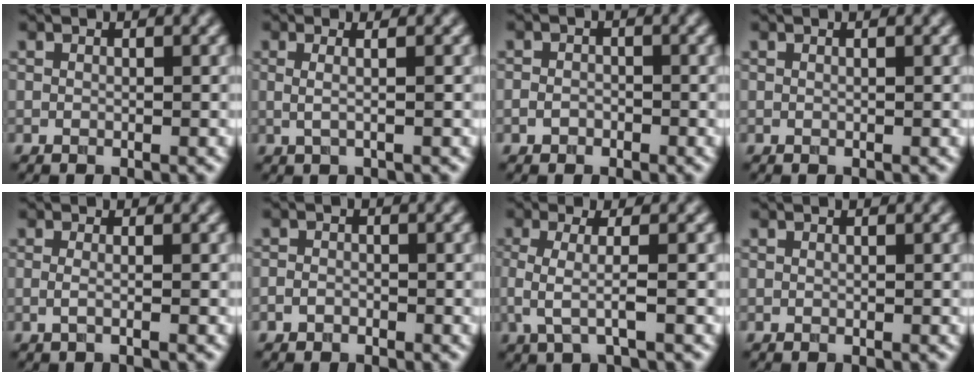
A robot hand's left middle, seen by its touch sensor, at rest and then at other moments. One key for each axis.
{"total": 2.7, "fx": 0.6, "fy": 1.1, "fz": 2.3, "tx": -0.028, "ty": -0.003, "tz": -0.020}
{"total": 1.2, "fx": -0.6, "fy": 0.9, "fz": 0.5, "tx": -0.008, "ty": -0.001, "tz": -0.013}
{"total": 0.5, "fx": 0.3, "fy": 0.2, "fz": 0.4, "tx": -0.004, "ty": 0.001, "tz": -0.001}
{"total": 1.6, "fx": -0.1, "fy": 0.6, "fz": 1.4, "tx": -0.020, "ty": -0.011, "tz": -0.016}
{"total": 1.0, "fx": -0.6, "fy": 0.7, "fz": 0.4, "tx": -0.006, "ty": -0.001, "tz": -0.014}
{"total": 3.1, "fx": -0.3, "fy": 0.8, "fz": 3.0, "tx": -0.059, "ty": -0.007, "tz": -0.008}
{"total": 0.0}